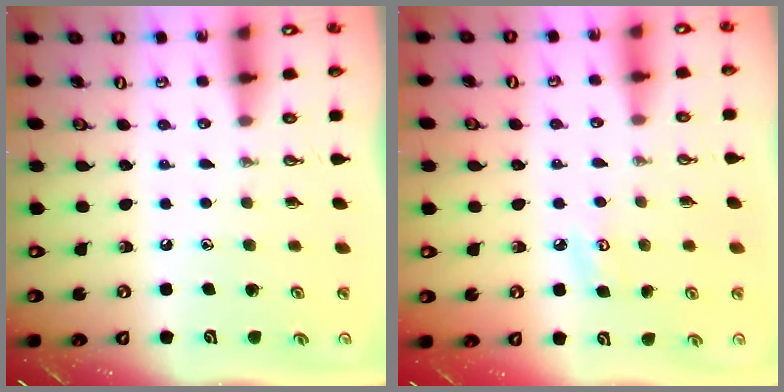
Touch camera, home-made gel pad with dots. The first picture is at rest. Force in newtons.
{"total": 4.7, "press": 4.7, "slide": 0.3}